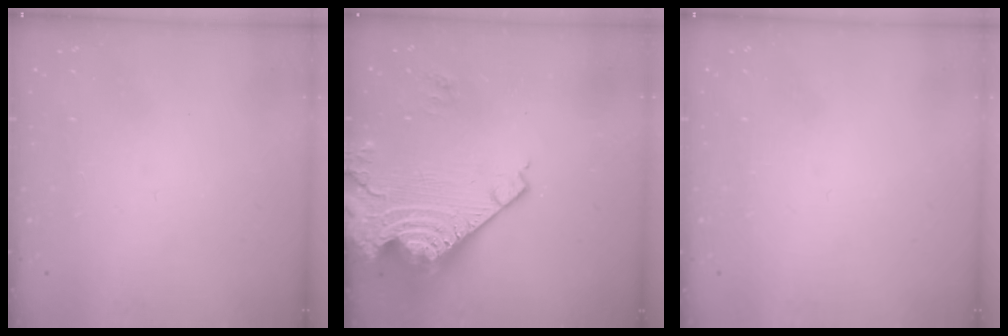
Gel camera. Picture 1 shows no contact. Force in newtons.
{"total": 17.9, "press": 17.8, "slide": 1.9}
{"total": 0.0}